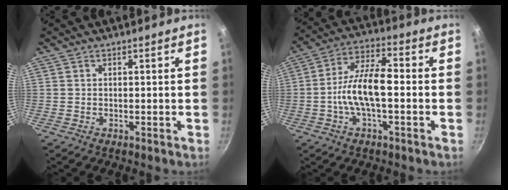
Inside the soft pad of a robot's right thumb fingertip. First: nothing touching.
{"total": 11.2, "force": [-1.8, 4.6, 10.0], "torque": [-0.174, 0.036, -0.044]}